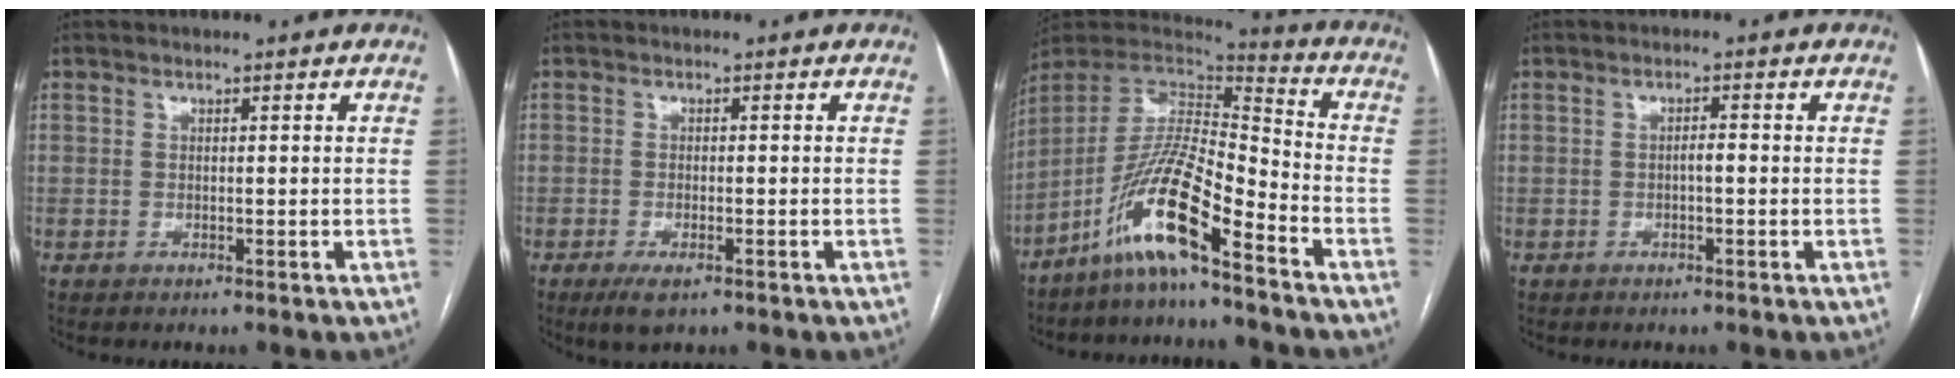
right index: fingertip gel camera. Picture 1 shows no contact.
{"total": 3.6, "force": [-2.1, 1.0, 2.7], "torque": [-0.053, -0.005, -0.032]}
{"total": 14.0, "force": [-9.1, 1.1, 10.6], "torque": [-0.214, 0.000, -0.173]}
{"total": 1.4, "force": [-0.3, 0.2, 1.3], "torque": [-0.021, 0.003, -0.006]}